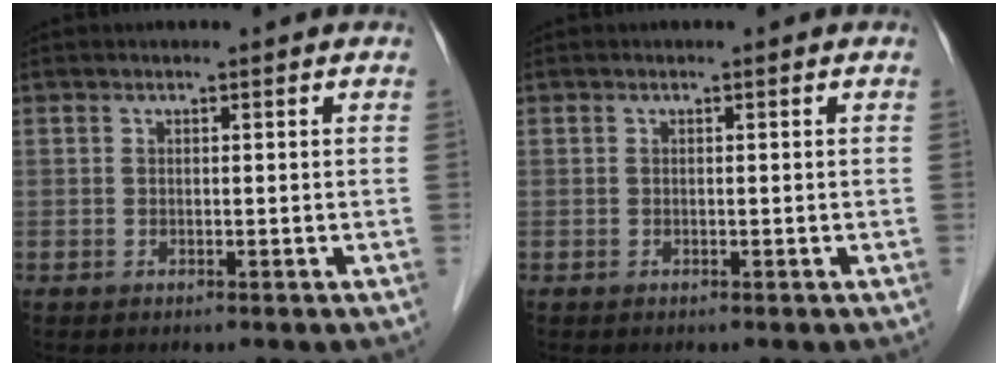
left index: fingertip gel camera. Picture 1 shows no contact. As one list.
[{"total": 0.0}]